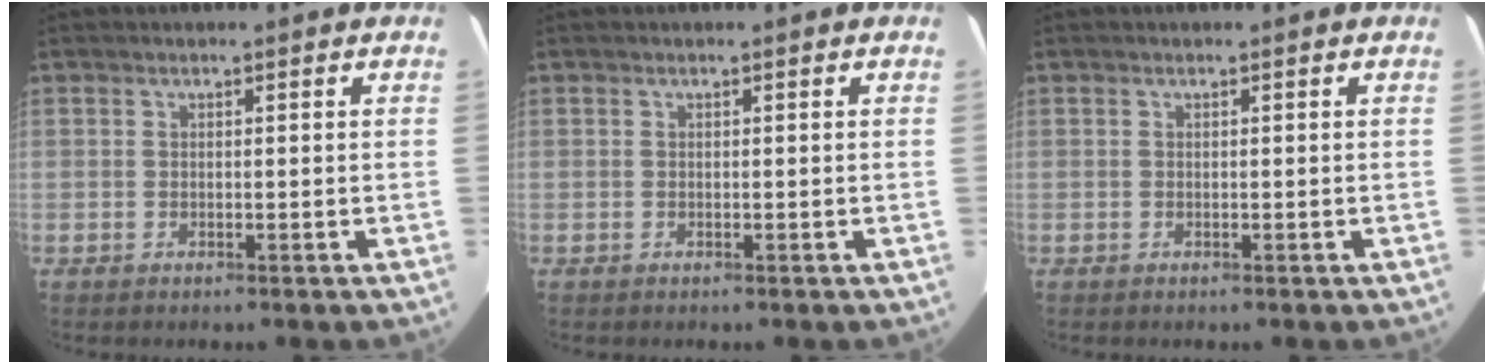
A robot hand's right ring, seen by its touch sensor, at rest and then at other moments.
{"total": 0.0}
{"total": 0.0}